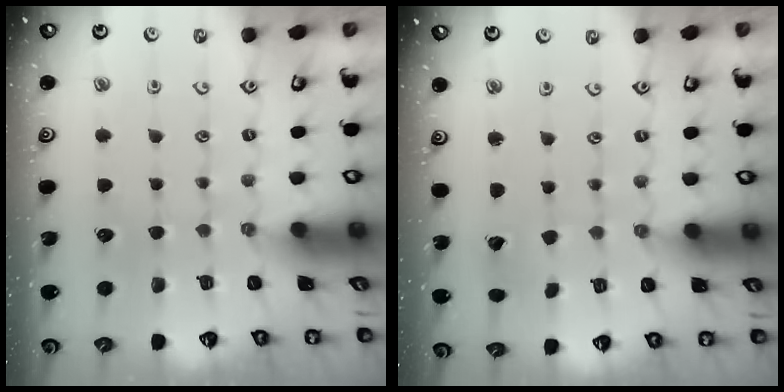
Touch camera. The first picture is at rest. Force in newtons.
{"total": 1.4, "press": 1.4, "slide": 0.1}